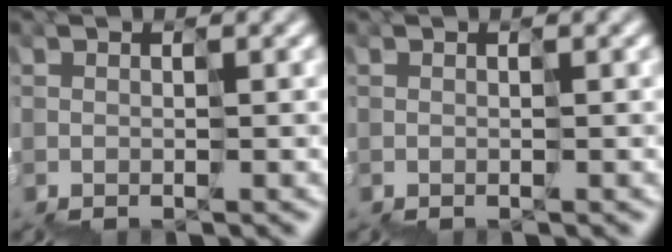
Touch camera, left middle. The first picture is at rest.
{"total": 0.0}